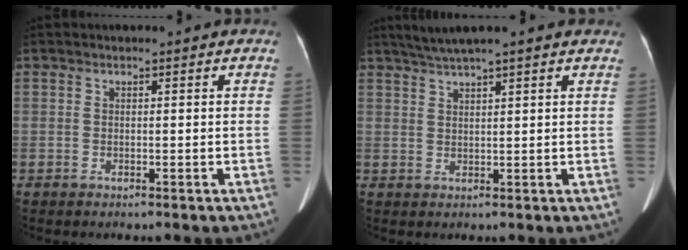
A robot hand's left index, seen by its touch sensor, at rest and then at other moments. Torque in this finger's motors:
{"motor_torque": [0.44, -0.51, 0.15, 0.07]}